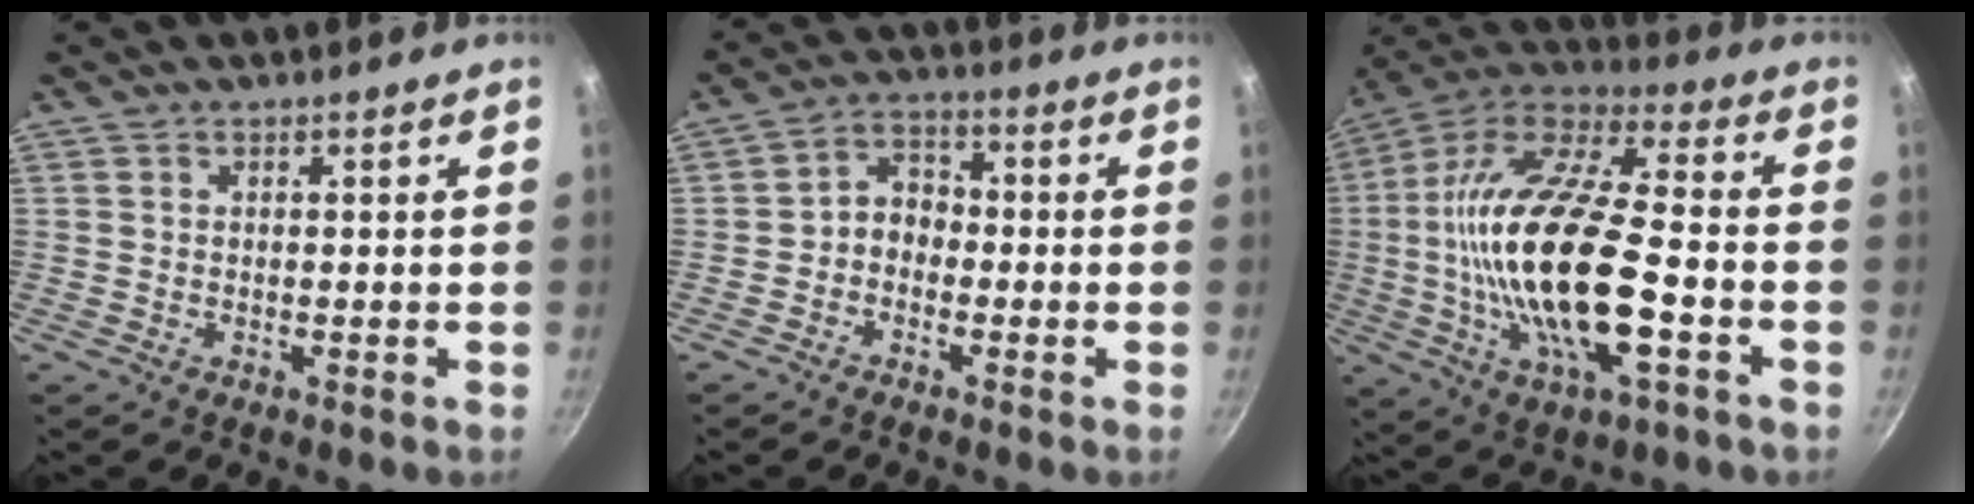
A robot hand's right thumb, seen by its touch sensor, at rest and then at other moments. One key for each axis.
{"total": 4.8, "fx": -1.5, "fy": 3.8, "fz": 2.6, "tx": -0.022, "ty": 0.029, "tz": -0.038}
{"total": 25.9, "fx": -3.9, "fy": 9.7, "fz": 23.7, "tx": -0.455, "ty": 0.021, "tz": -0.083}